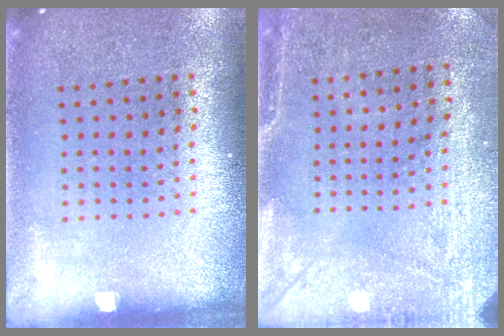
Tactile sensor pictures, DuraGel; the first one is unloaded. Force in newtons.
{"total": 3.0, "press": 2.3, "slide": 1.8}